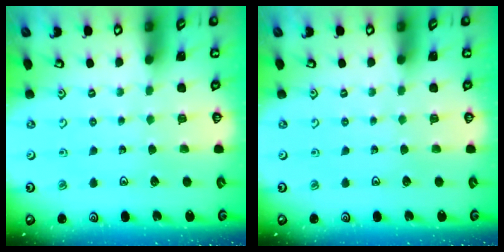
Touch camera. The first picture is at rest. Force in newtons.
{"total": 0.0}